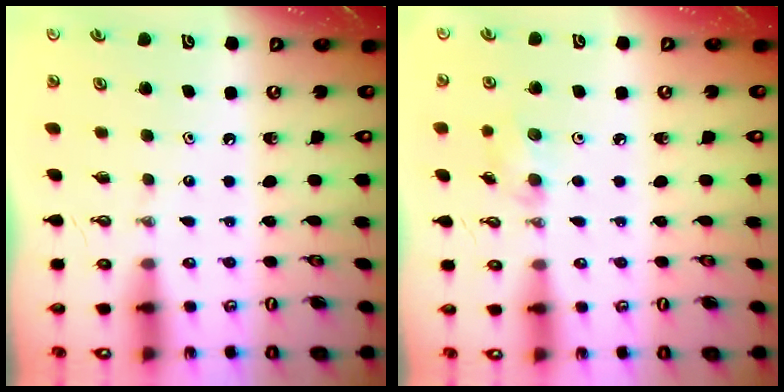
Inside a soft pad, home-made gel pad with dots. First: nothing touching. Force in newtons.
{"total": 6.3, "press": 4.7, "slide": 4.3}